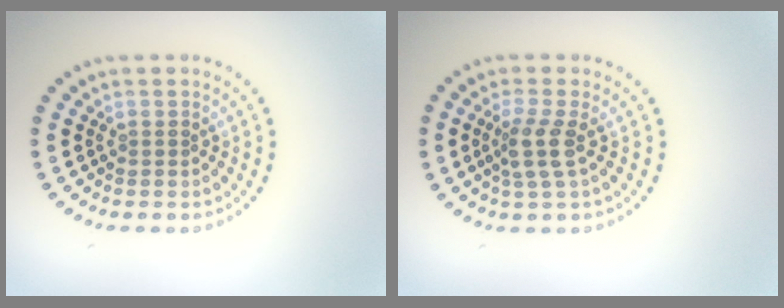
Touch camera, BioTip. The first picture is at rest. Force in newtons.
{"total": 2.4, "press": 2.0, "slide": 1.4}